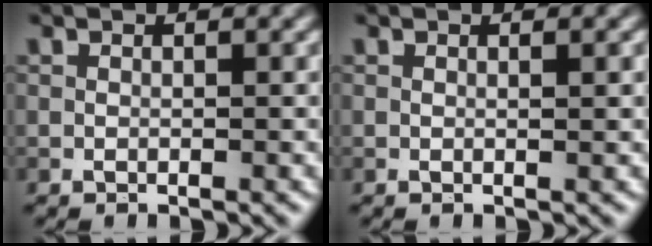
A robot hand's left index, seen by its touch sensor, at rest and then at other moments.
{"total": 1.0, "force": [0.2, 0.3, 0.9], "torque": [-0.008, 0.003, 0.001]}